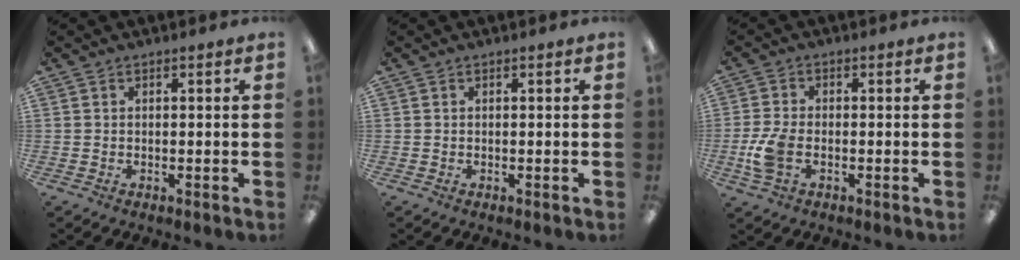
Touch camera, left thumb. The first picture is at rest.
{"total": 0.0}
{"total": 7.0, "force": [-1.7, 4.1, 5.4], "torque": [-0.117, 0.004, -0.032]}